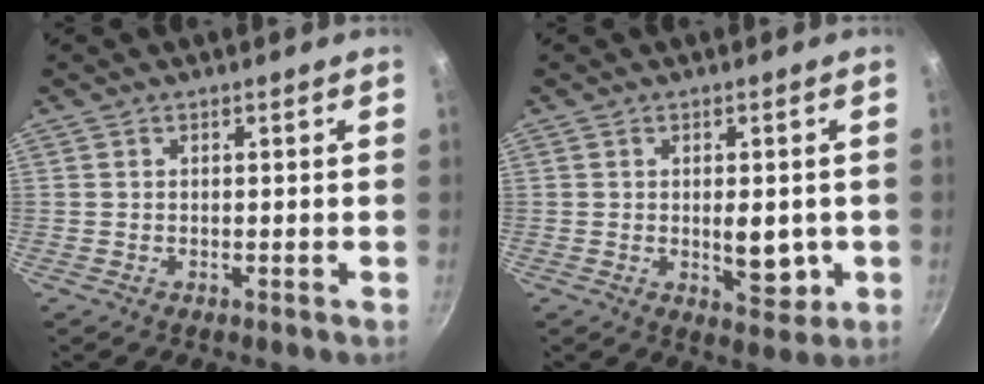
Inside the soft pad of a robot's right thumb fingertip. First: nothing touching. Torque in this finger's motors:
{"motor_torque": [1.78, 1.62, 1.33, -0.79, 0.17]}